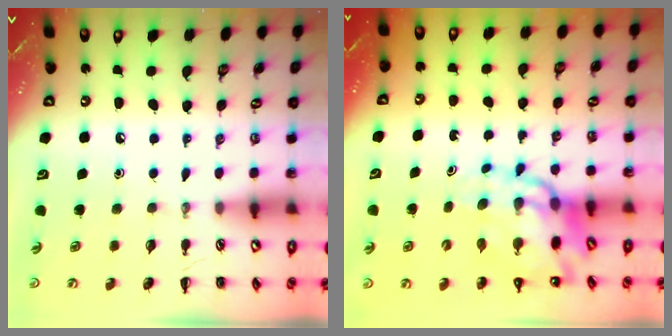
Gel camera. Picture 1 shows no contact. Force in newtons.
{"total": 14.2, "press": 13.5, "slide": 4.5}